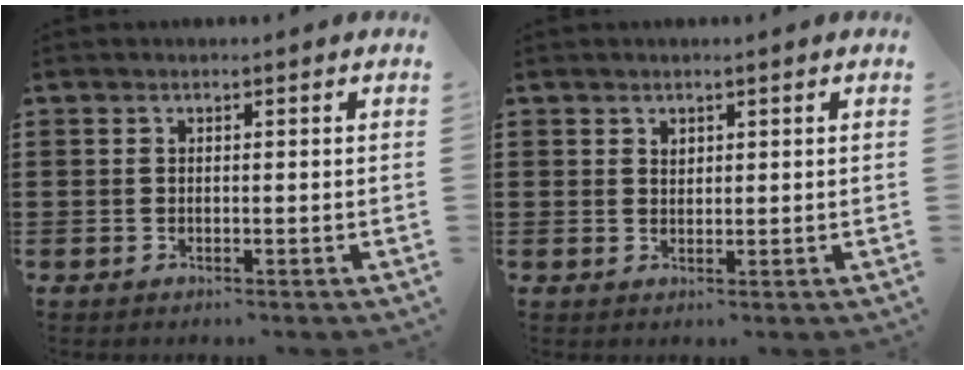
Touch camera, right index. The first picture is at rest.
{"total": 1.1, "force": [0.9, 0.7, 0.2], "torque": [-0.005, 0.002, 0.017]}